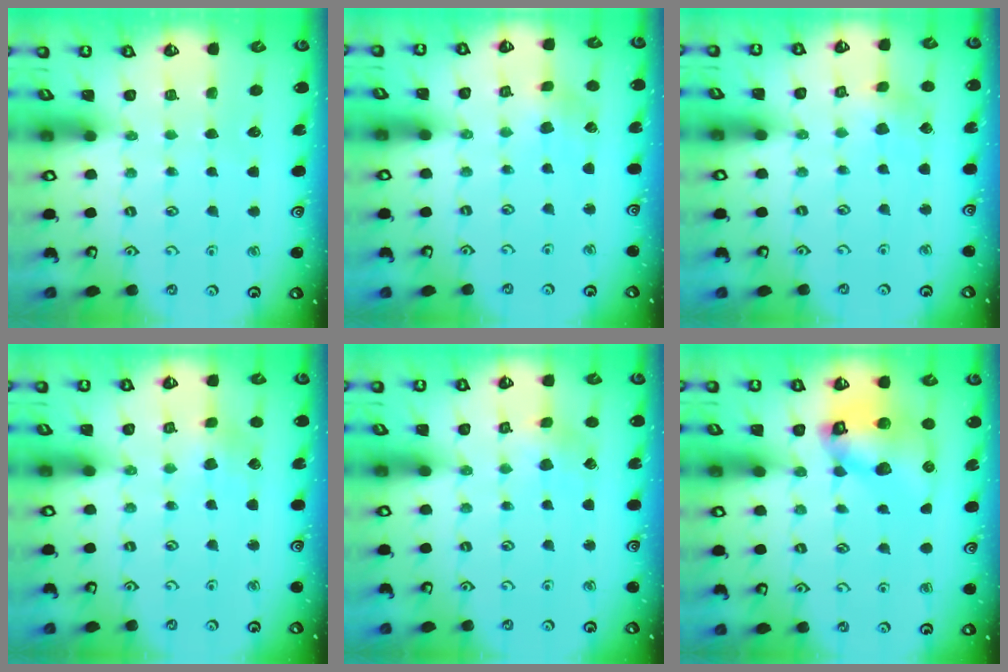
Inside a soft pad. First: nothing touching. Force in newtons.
{"total": 2.4, "press": 2.3, "slide": 0.5}
{"total": 2.8, "press": 2.8, "slide": 0.3}
{"total": 2.7, "press": 2.7, "slide": 0.3}
{"total": 2.6, "press": 2.6, "slide": 0.3}
{"total": 14.0, "press": 13.9, "slide": 2.0}